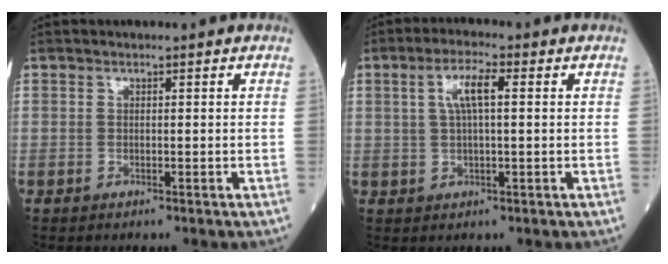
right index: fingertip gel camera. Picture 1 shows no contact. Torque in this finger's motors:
{"motor_torque": [0.10, 0.07, 0.09, 0.06]}